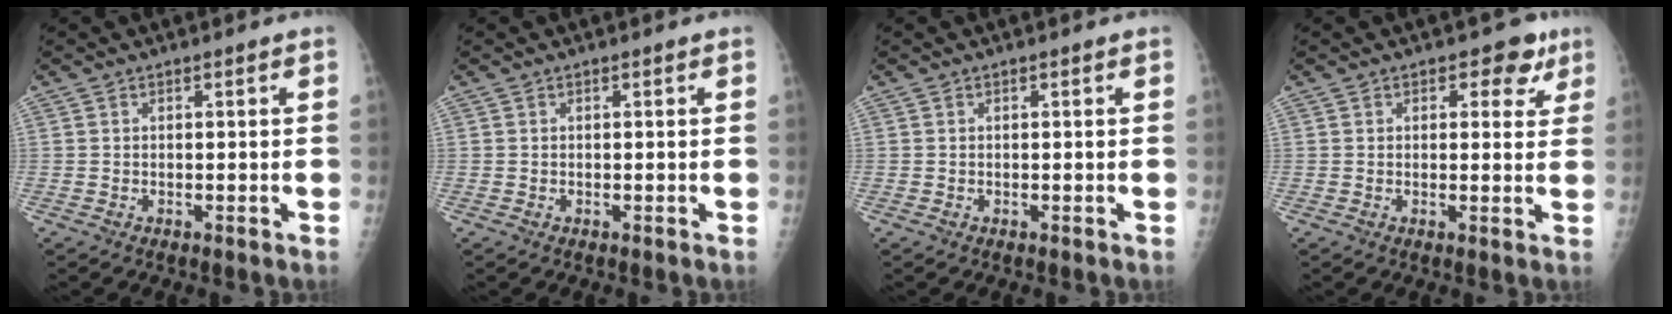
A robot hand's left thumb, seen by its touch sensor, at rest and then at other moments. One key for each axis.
{"total": 0.0}
{"total": 0.0}
{"total": 5.4, "fx": 2.7, "fy": 3.4, "fz": 3.1, "tx": 0.001, "ty": -0.007, "tz": 0.027}